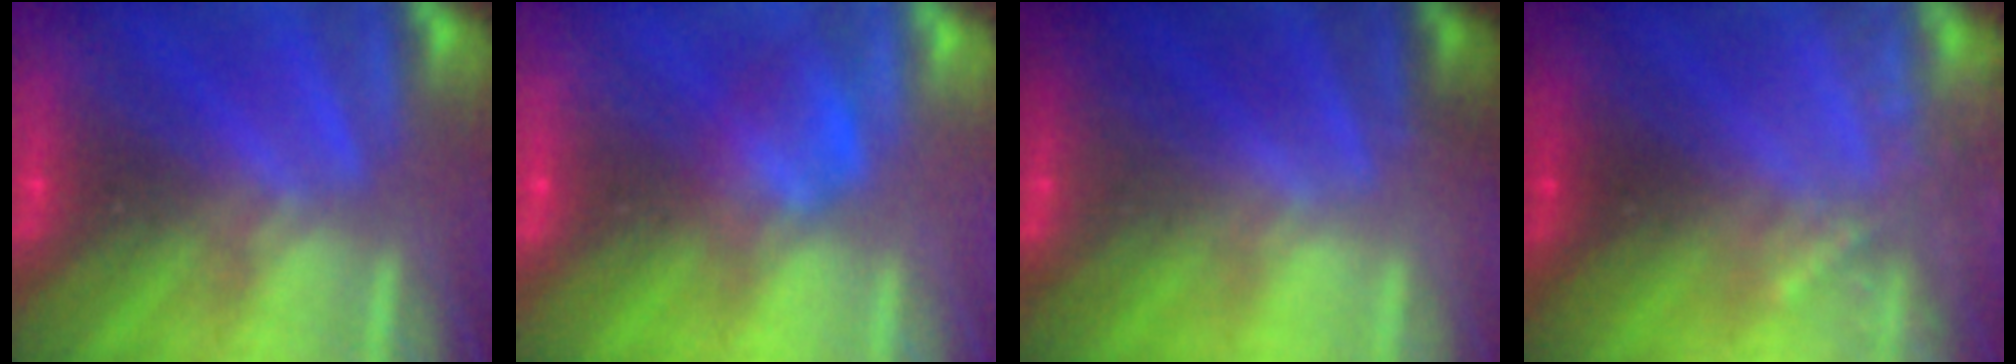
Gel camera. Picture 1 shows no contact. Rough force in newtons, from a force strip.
{"total": 1.6}
{"total": 1.8}
{"total": 2.1}